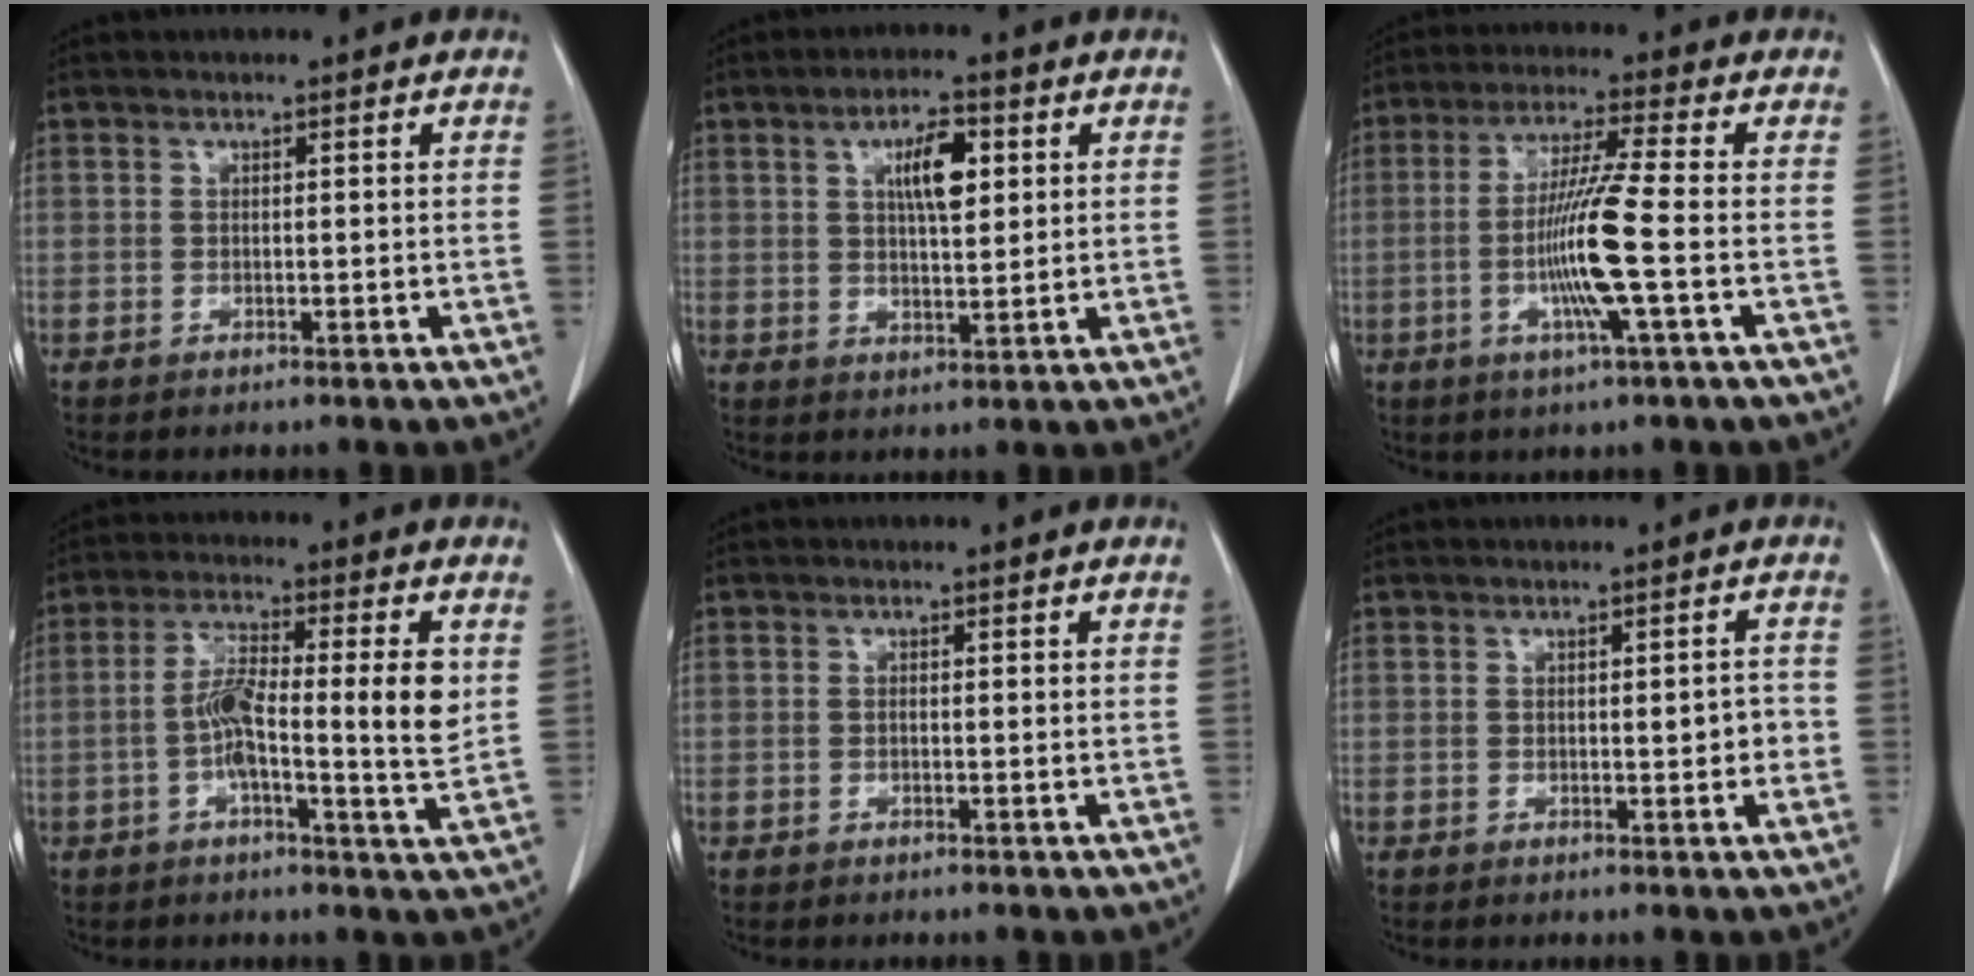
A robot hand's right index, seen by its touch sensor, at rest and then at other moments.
{"total": 6.5, "force": [2.1, 2.0, 5.8], "torque": [-0.100, 0.004, 0.037]}
{"total": 10.2, "force": [-2.0, -1.2, 10.0], "torque": [-0.197, -0.010, -0.044]}
{"total": 10.5, "force": [0.1, 1.1, 10.4], "torque": [-0.183, 0.012, -0.008]}
{"total": 0.5, "force": [0.0, 0.1, 0.5], "torque": [-0.012, -0.001, 0.002]}
{"total": 2.5, "force": [-0.2, 0.7, 2.4], "torque": [-0.034, 0.001, -0.001]}